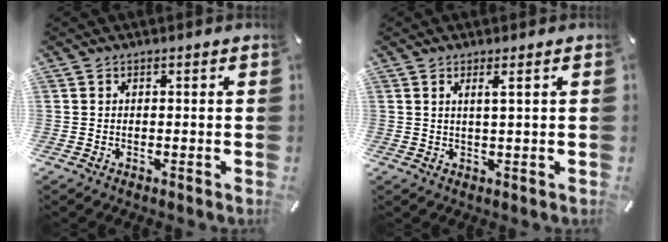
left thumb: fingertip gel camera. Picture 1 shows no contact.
{"total": 2.4, "force": [1.0, -0.3, 2.2], "torque": [-0.043, -0.005, 0.016]}